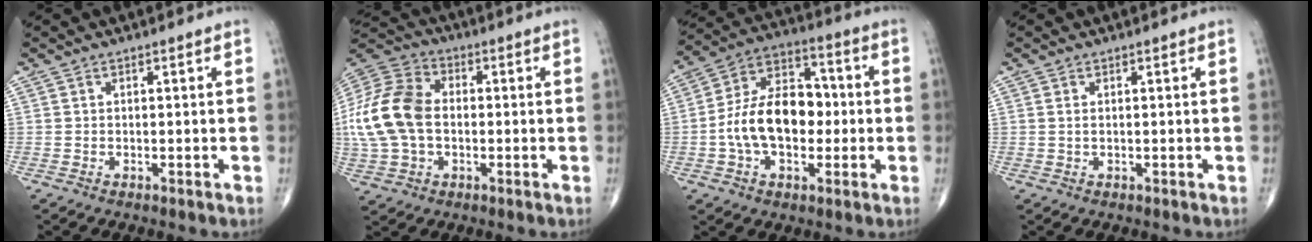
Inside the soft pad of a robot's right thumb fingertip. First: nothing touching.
{"total": 18.1, "force": [-0.5, 12.3, 13.2], "torque": [-0.288, 0.022, -0.011]}
{"total": 15.9, "force": [-1.5, 10.0, 12.3], "torque": [-0.196, 0.038, -0.031]}
{"total": 0.7, "force": [0.2, 0.3, 0.6], "torque": [-0.016, 0.003, 0.006]}